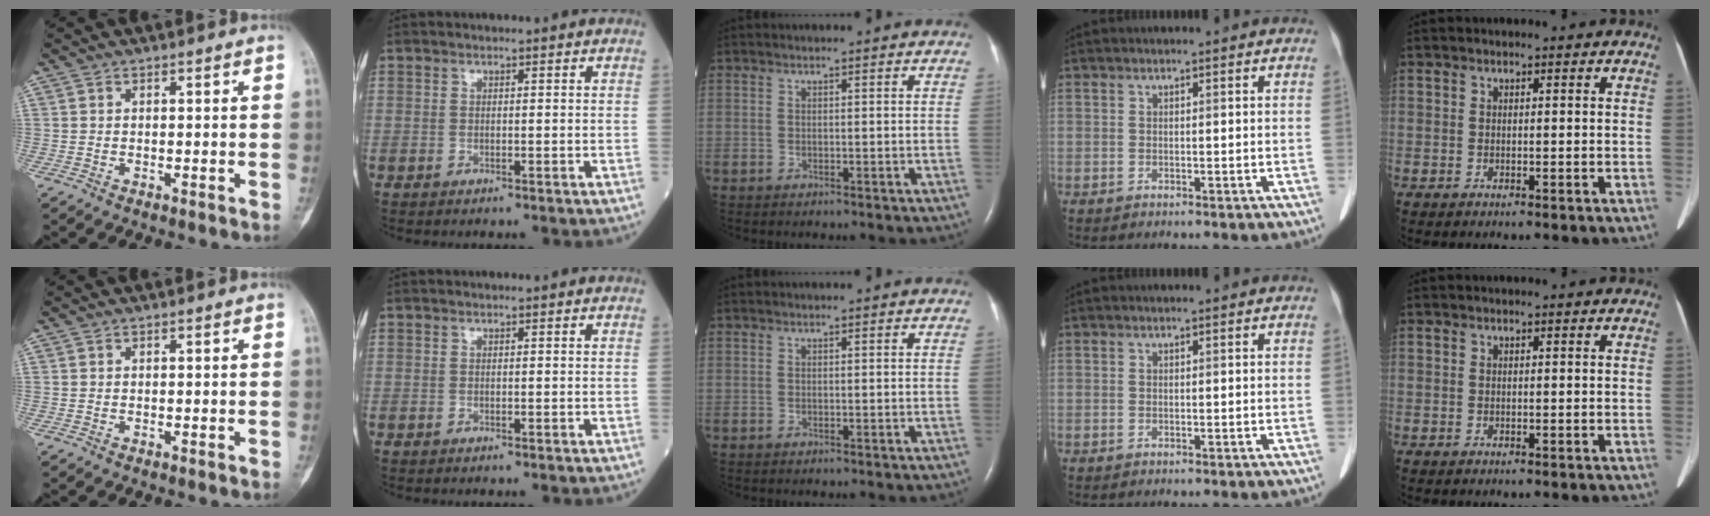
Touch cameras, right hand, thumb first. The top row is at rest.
{}